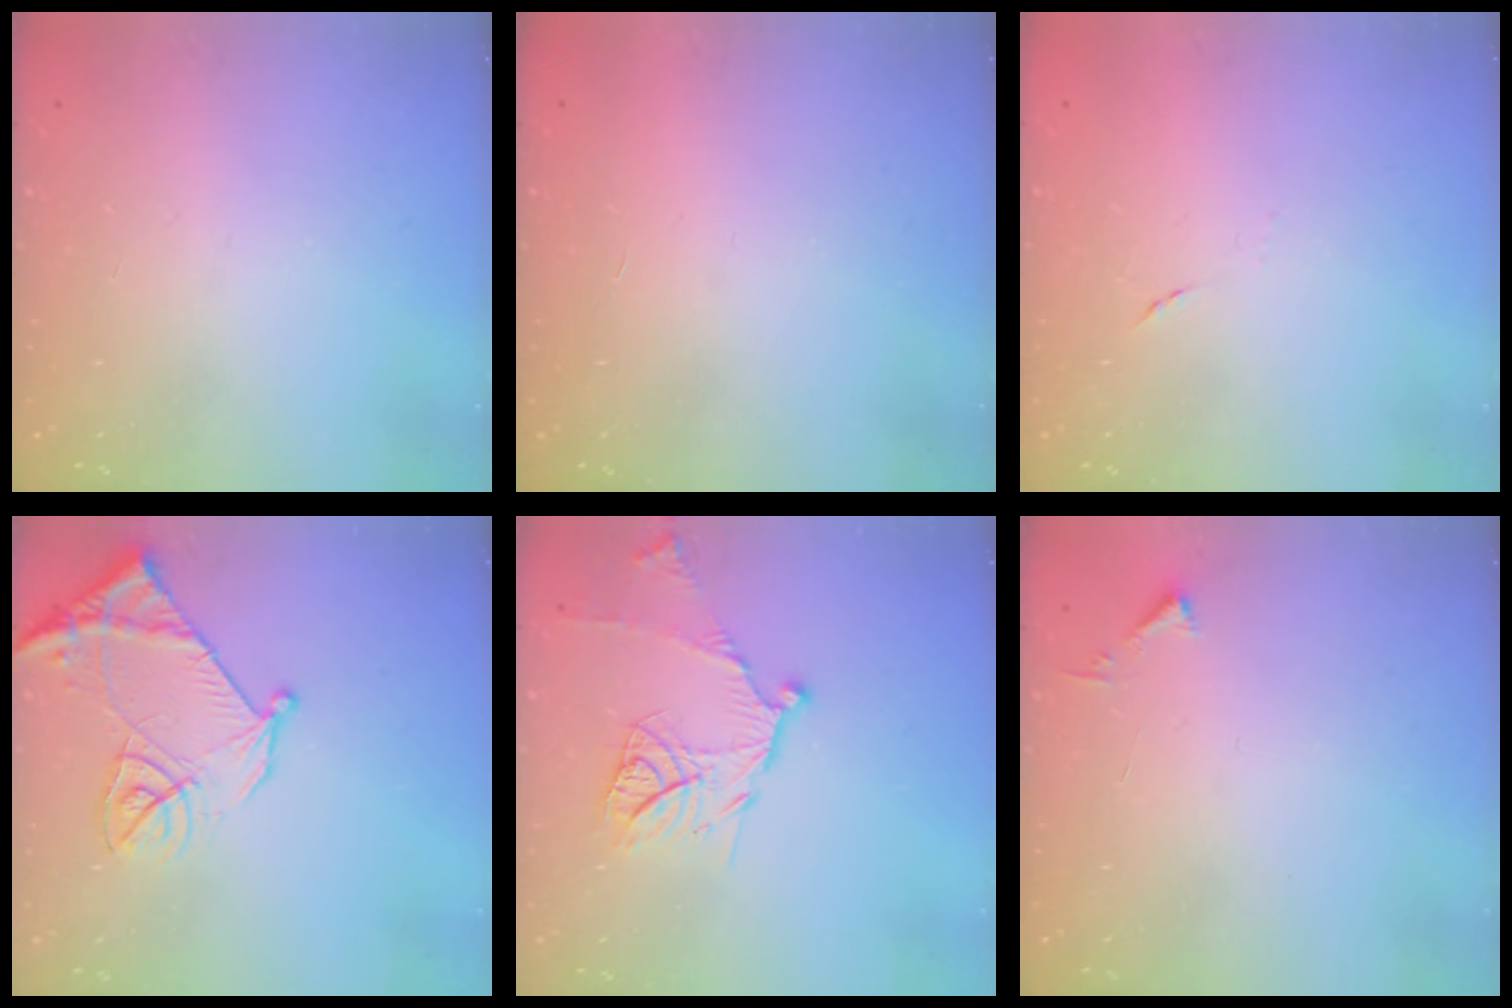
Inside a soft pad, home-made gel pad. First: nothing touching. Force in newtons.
{"total": 1.6, "press": 1.6, "slide": 0.1}
{"total": 4.3, "press": 4.2, "slide": 1.2}
{"total": 14.4, "press": 14.3, "slide": 1.6}
{"total": 12.4, "press": 12.4, "slide": 1.0}
{"total": 3.1, "press": 3.1, "slide": 0.4}